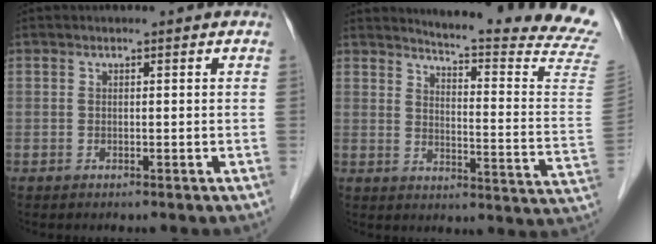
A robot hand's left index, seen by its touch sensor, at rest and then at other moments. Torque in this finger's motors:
{"motor_torque": [-1.00, -1.14, 0.05, 0.02]}